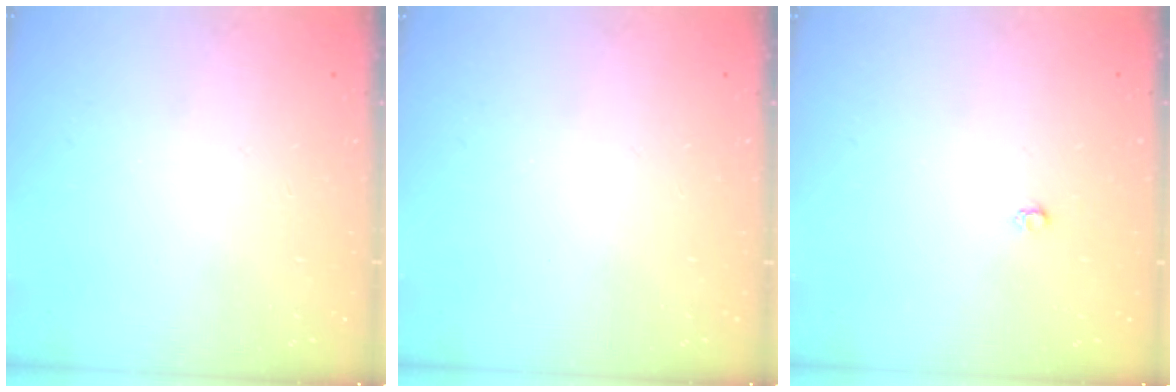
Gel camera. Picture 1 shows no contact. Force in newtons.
{"total": 0.0}
{"total": 2.6, "press": 2.6, "slide": 0.4}